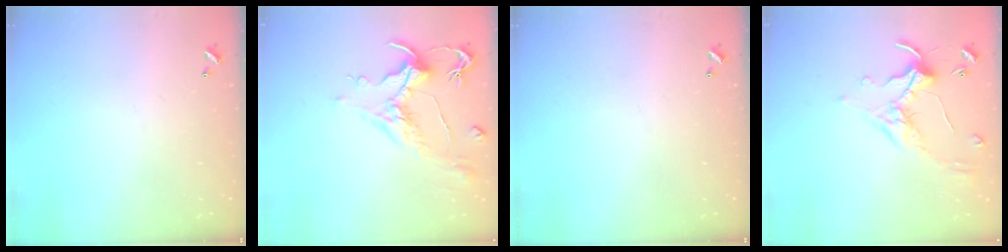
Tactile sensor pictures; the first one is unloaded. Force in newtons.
{"total": 1.7, "press": 0.9, "slide": 1.5}
{"total": 0.0}
{"total": 1.4, "press": 1.3, "slide": 0.6}